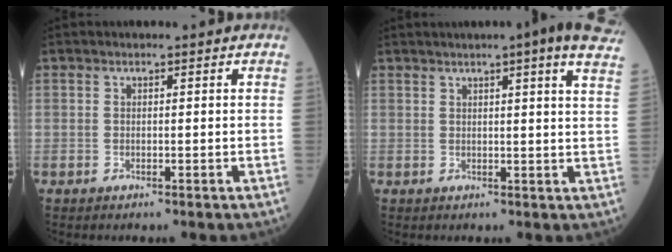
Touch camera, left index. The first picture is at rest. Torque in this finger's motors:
{"motor_torque": [1.07, -1.07, 0.68, 0.14]}